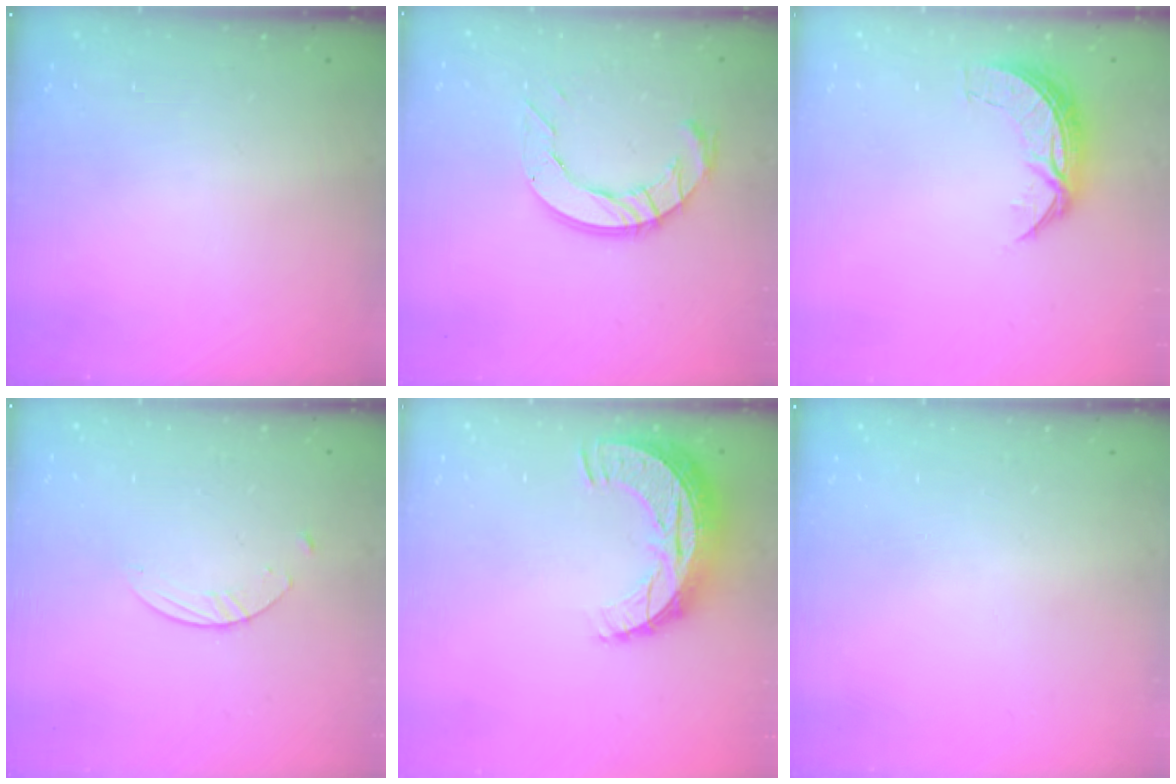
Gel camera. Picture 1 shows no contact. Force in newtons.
{"total": 10.6, "press": 10.5, "slide": 0.9}
{"total": 7.3, "press": 7.3, "slide": 0.2}
{"total": 2.7, "press": 2.6, "slide": 0.3}
{"total": 10.9, "press": 10.9, "slide": 0.7}
{"total": 0.0}